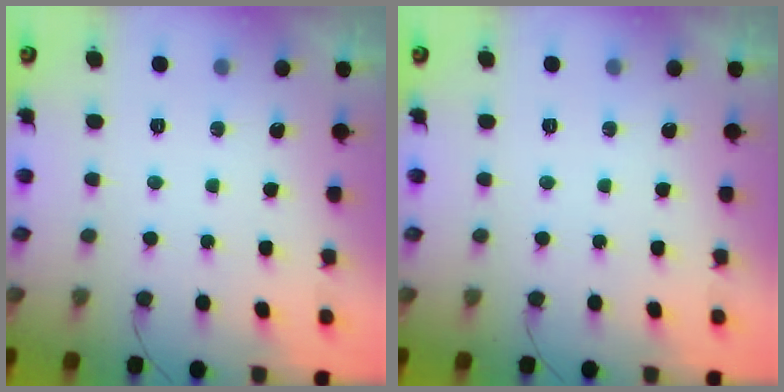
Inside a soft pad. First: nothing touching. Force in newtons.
{"total": 0.0}